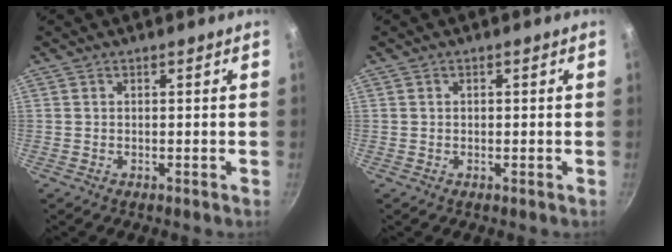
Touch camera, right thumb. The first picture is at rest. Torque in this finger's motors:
{"motor_torque": [-0.25, -0.49, 0.15, 0.26, 0.04]}